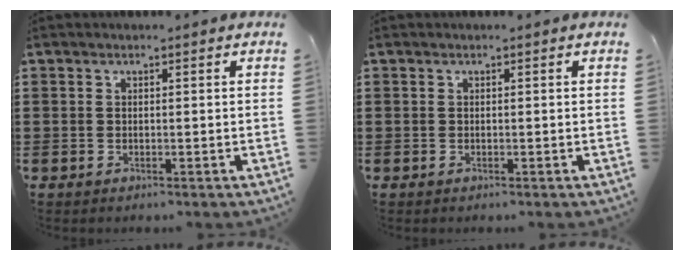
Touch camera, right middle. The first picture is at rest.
{"total": 0.0}